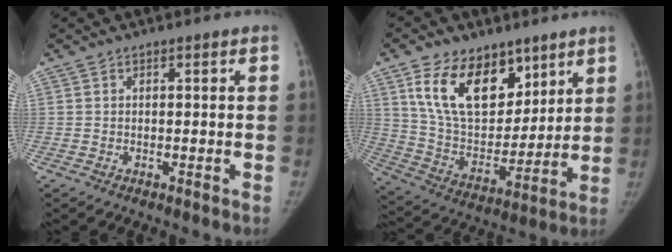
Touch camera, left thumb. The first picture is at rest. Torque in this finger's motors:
{"motor_torque": [0.28, 0.25, 1.64, -1.13, 0.10]}